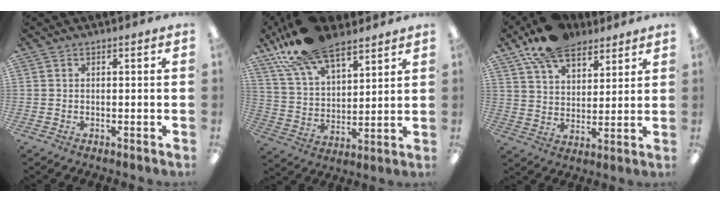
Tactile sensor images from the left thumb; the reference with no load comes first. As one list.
[{"total": 18.0, "force": [13.1, 8.1, 9.3], "torque": [-0.181, -0.061, 0.238]}, {"total": 12.7, "force": [9.6, 6.2, 5.5], "torque": [-0.094, -0.047, 0.179]}]